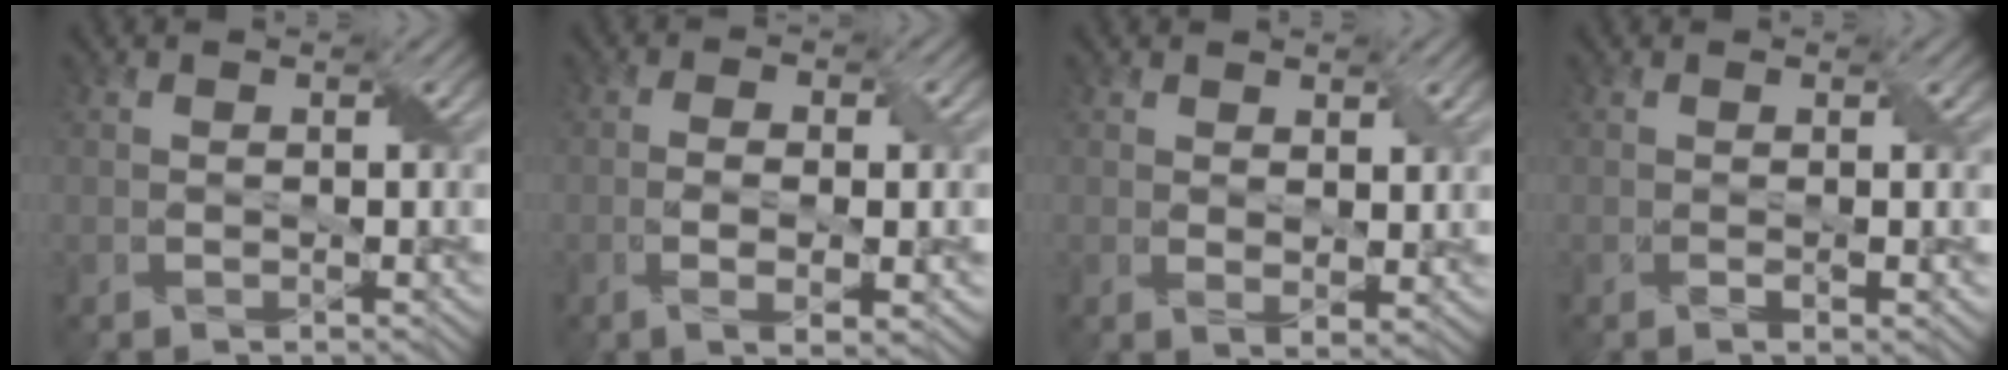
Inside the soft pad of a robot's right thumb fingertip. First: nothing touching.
{"total": 4.9, "force": [-1.2, 1.4, 4.6], "torque": [-0.086, -0.005, -0.015]}
{"total": 2.5, "force": [1.2, 1.1, 1.9], "torque": [-0.043, -0.010, 0.024]}
{"total": 1.6, "force": [0.0, -0.1, 1.6], "torque": [-0.028, 0.001, -0.002]}